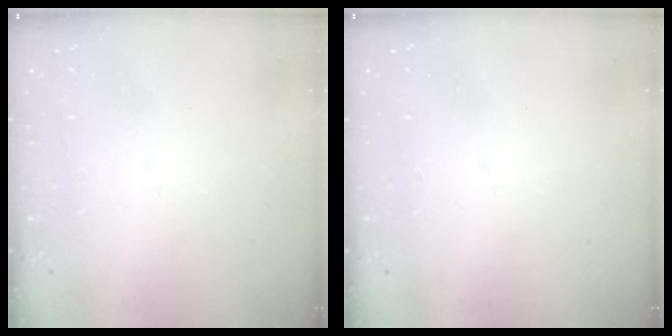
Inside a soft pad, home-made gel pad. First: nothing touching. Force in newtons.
{"total": 1.0, "press": 0.9, "slide": 0.3}